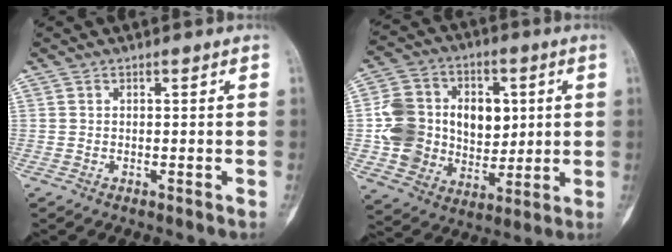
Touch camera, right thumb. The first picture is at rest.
{"total": 18.5, "force": [1.9, 15.1, 10.6], "torque": [-0.145, 0.014, 0.051]}